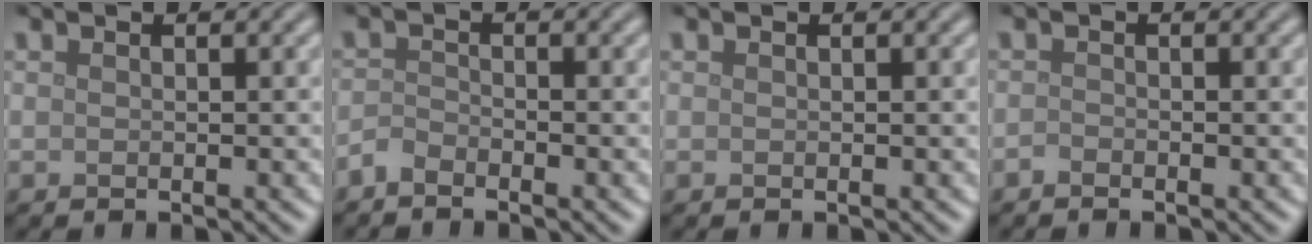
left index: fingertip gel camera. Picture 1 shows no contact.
{"total": 1.4, "force": [-1.3, 0.4, 0.4], "torque": [-0.007, 0.004, -0.030]}
{"total": 0.0}
{"total": 0.6, "force": [-0.5, 0.2, 0.1], "torque": [-0.001, -0.002, -0.012]}